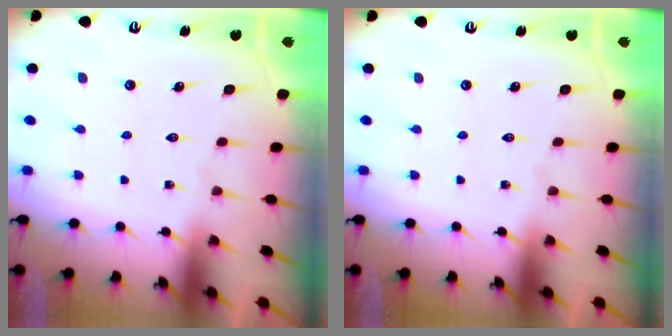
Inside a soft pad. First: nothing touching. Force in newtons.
{"total": 0.0}